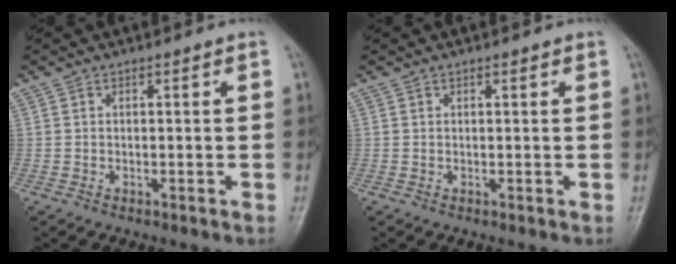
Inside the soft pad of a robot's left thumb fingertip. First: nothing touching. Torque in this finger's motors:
{"motor_torque": [-0.26, -0.18, -0.32, 0.17, 0.03]}